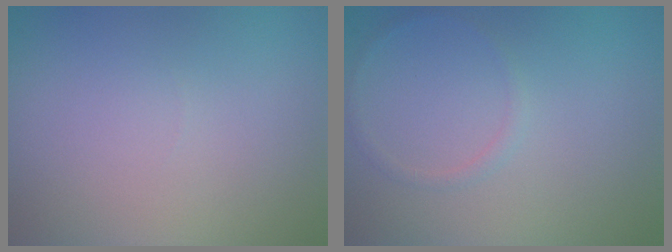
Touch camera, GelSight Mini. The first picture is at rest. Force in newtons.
{"total": 0.8, "press": 0.8, "slide": 0.1}